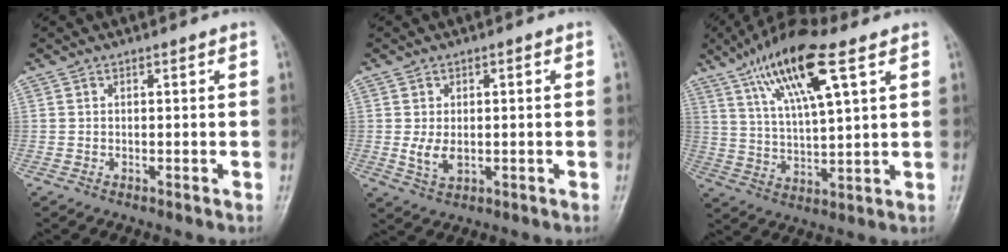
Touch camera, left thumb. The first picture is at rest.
{"total": 4.0, "force": [-0.4, 2.6, 3.1], "torque": [-0.058, -0.003, -0.002]}
{"total": 15.1, "force": [7.8, 4.0, 12.3], "torque": [-0.221, -0.014, 0.144]}